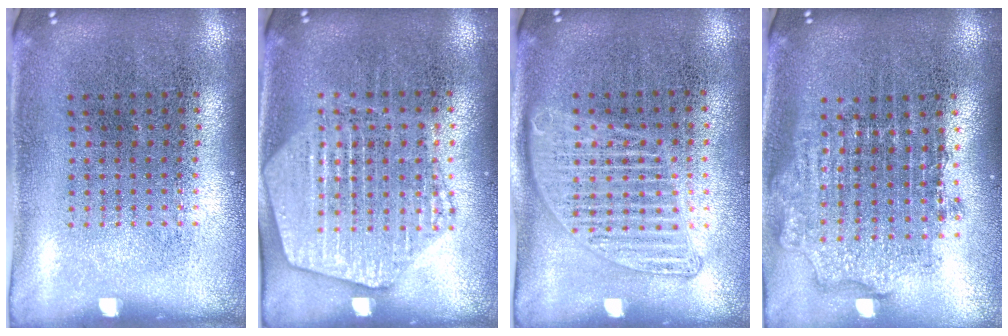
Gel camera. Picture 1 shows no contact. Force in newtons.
{"total": 1.9, "press": 1.9, "slide": 0.3}
{"total": 1.5, "press": 1.4, "slide": 0.5}
{"total": 1.7, "press": 1.4, "slide": 1.0}